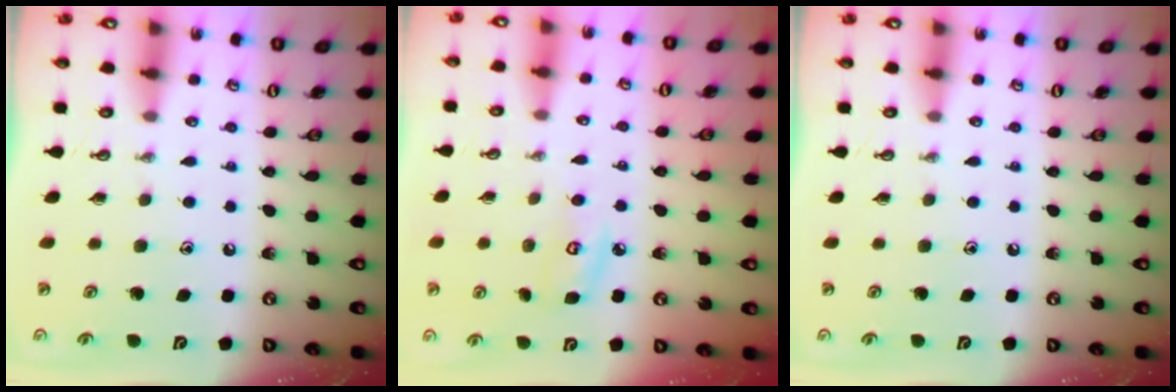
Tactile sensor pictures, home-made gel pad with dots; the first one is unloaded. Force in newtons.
{"total": 6.8, "press": 6.8, "slide": 0.7}
{"total": 0.0}